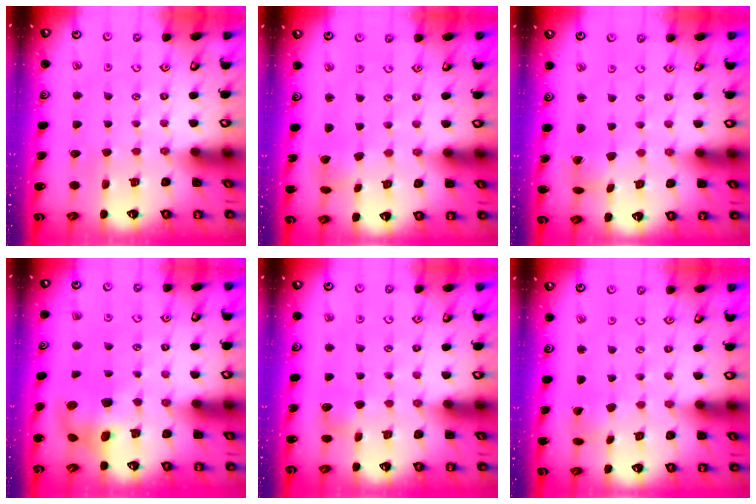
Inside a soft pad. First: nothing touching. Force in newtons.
{"total": 2.0, "press": 2.0, "slide": 0.1}
{"total": 1.6, "press": 1.5, "slide": 0.1}
{"total": 7.6, "press": 7.5, "slide": 1.1}
{"total": 3.9, "press": 3.9, "slide": 0.4}
{"total": 2.4, "press": 2.4, "slide": 0.2}